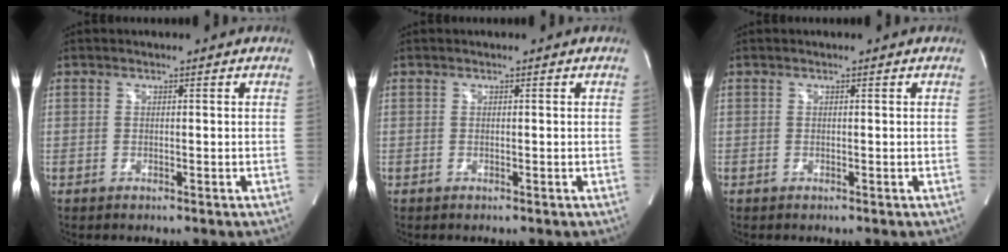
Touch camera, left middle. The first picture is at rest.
{"total": 0.0}
{"total": 0.0}